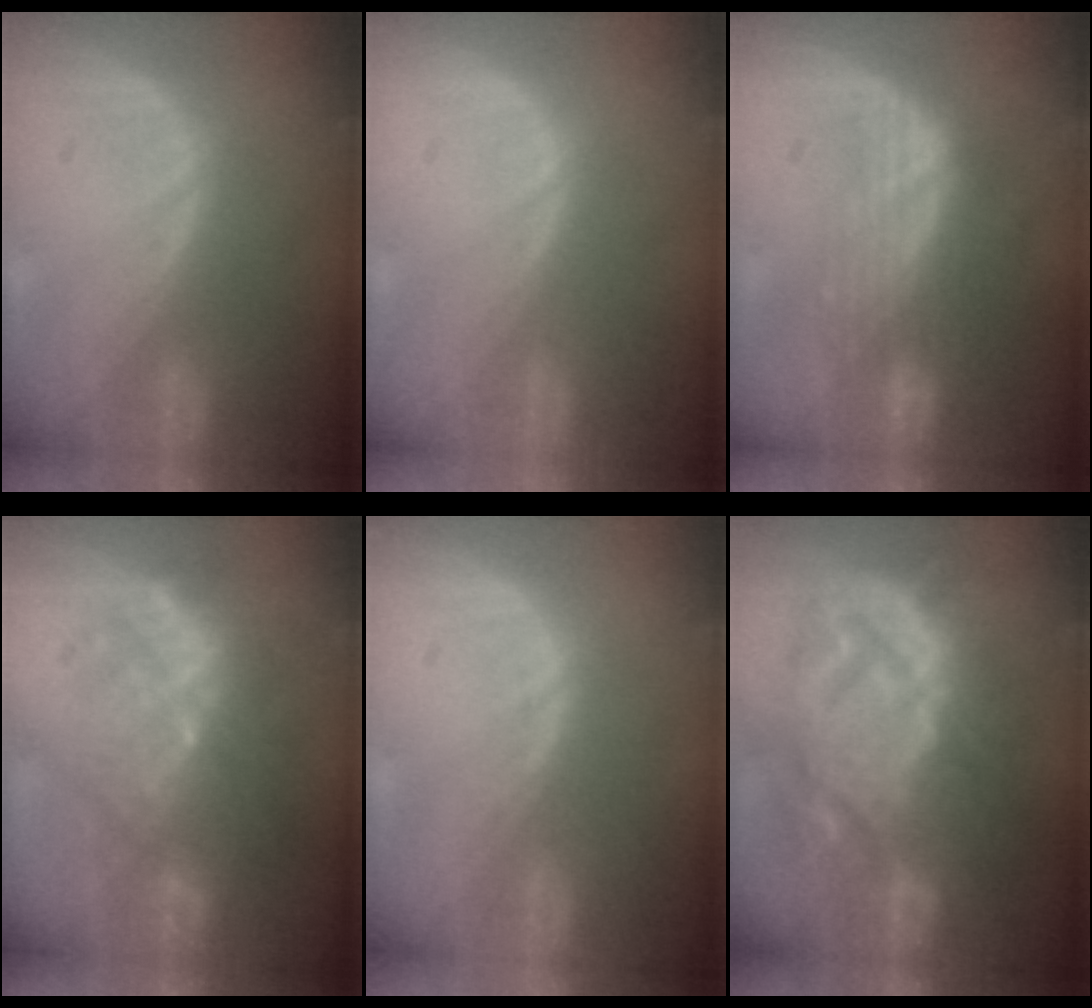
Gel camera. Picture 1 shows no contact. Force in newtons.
{"total": 0.0}
{"total": 7.5, "press": 6.9, "slide": 2.8}
{"total": 9.4, "press": 8.7, "slide": 3.5}
{"total": 0.6, "press": 0.6, "slide": 0.1}
{"total": 13.9, "press": 13.8, "slide": 1.3}